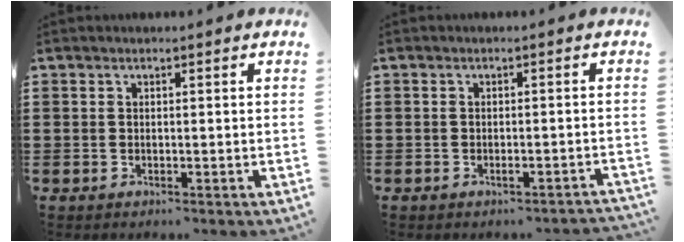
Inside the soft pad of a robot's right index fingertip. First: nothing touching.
{"total": 1.2, "force": [-1.0, 0.2, 0.6], "torque": [-0.014, -0.005, -0.019]}